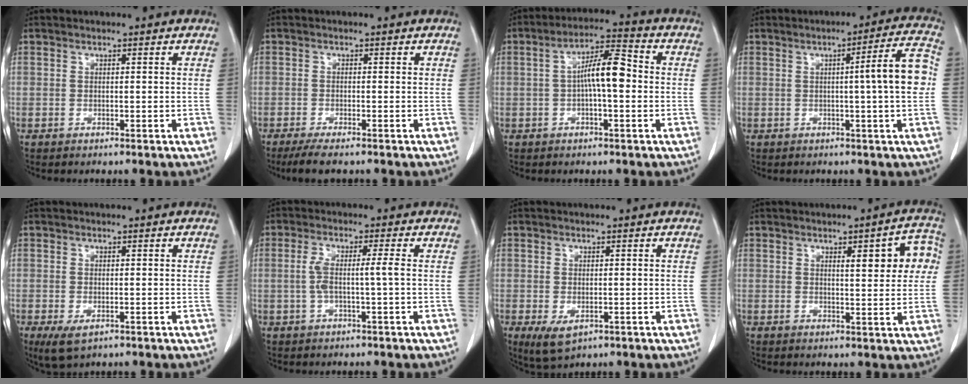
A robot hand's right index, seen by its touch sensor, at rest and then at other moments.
{"total": 4.3, "force": [-3.3, 0.5, 2.8], "torque": [-0.048, -0.010, -0.055]}
{"total": 7.8, "force": [-0.2, 1.8, 7.6], "torque": [-0.139, 0.023, -0.008]}
{"total": 8.2, "force": [-0.1, -0.7, 8.2], "torque": [-0.112, 0.008, -0.004]}
{"total": 3.8, "force": [-1.8, 1.7, 2.9], "torque": [-0.059, -0.011, -0.022]}
{"total": 4.1, "force": [-0.3, 0.0, 4.1], "torque": [-0.089, 0.012, -0.003]}
{"total": 4.2, "force": [-1.6, 2.1, 3.3], "torque": [-0.062, -0.012, -0.015]}
{"total": 7.3, "force": [2.0, 1.8, 6.8], "torque": [-0.079, 0.014, 0.022]}